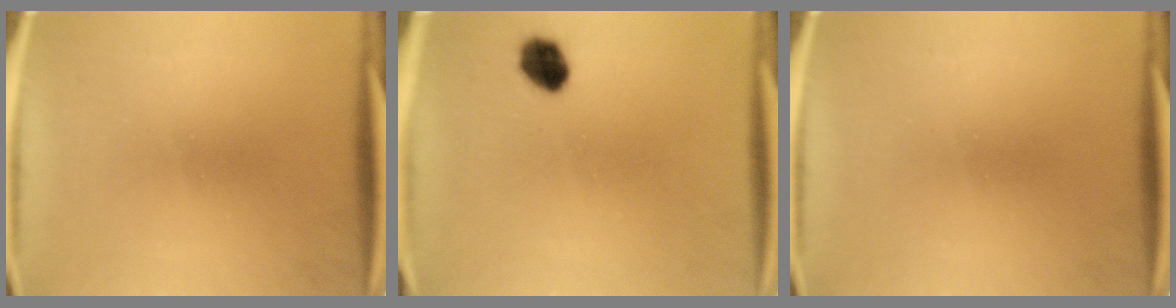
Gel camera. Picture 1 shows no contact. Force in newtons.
{"total": 5.6}
{"total": 0.0}